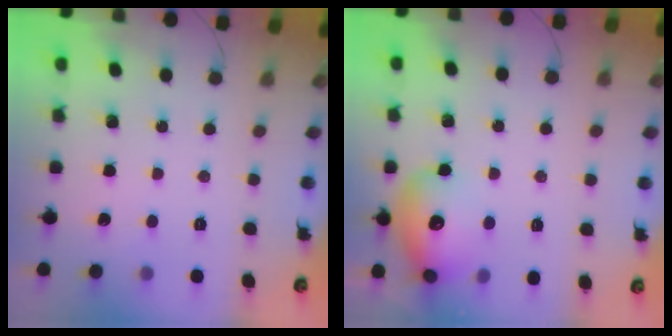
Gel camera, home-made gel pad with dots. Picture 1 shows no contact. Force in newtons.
{"total": 15.1, "press": 15.0, "slide": 1.6}